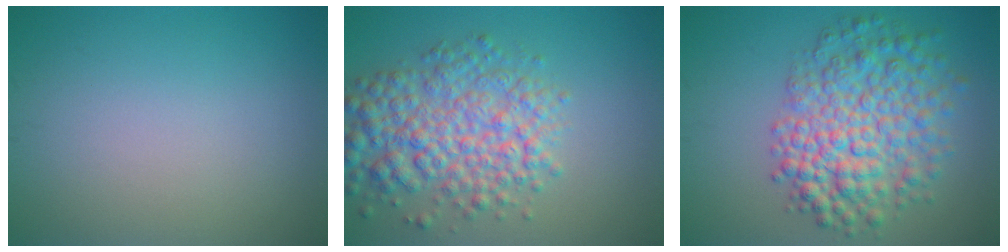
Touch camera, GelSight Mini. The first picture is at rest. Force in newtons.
{"total": 6.7, "press": 6.7, "slide": 0.2}
{"total": 7.5, "press": 7.5, "slide": 0.2}